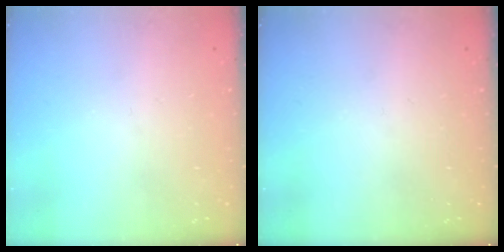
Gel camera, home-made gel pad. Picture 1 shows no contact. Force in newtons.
{"total": 0.0}